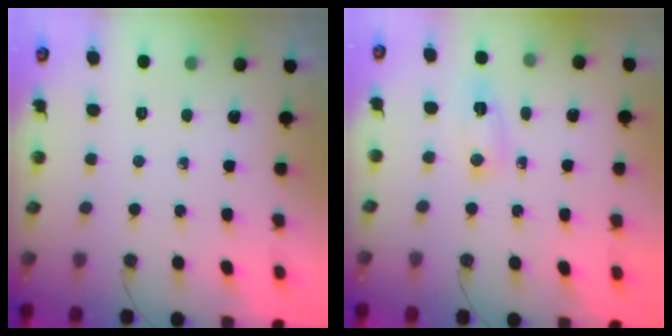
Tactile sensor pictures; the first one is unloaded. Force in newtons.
{"total": 3.0, "press": 2.7, "slide": 1.4}